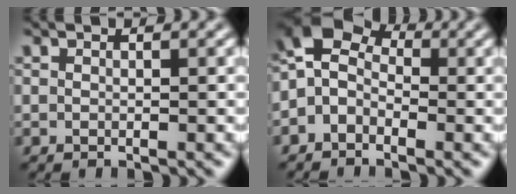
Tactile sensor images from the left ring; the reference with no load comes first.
{"total": 6.0, "force": [-0.6, 4.2, 4.2], "torque": [-0.074, 0.034, -0.034]}